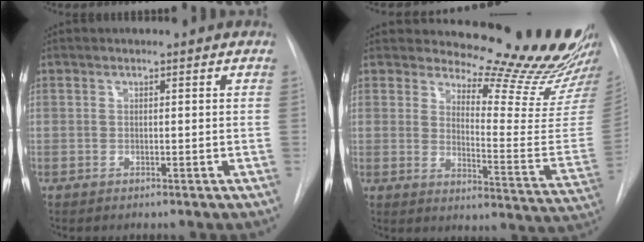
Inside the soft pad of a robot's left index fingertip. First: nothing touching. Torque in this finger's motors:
{"motor_torque": [1.08, -1.06, 0.20, -0.04]}